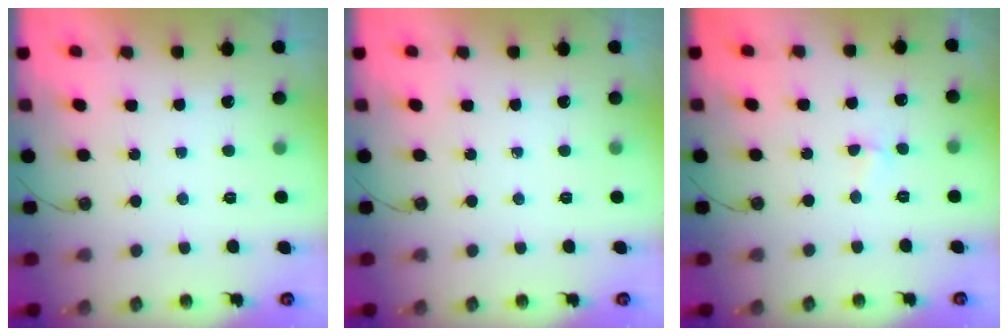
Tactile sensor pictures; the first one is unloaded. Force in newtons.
{"total": 0.0}
{"total": 3.4, "press": 3.3, "slide": 0.5}